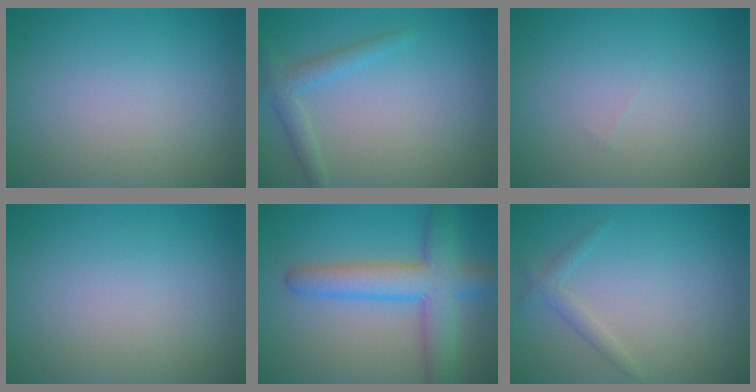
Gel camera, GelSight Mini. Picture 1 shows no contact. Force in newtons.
{"total": 2.1, "press": 2.1, "slide": 0.1}
{"total": 0.0}
{"total": 0.0}
{"total": 6.4, "press": 6.4, "slide": 0.4}
{"total": 1.3, "press": 1.3, "slide": 0.1}